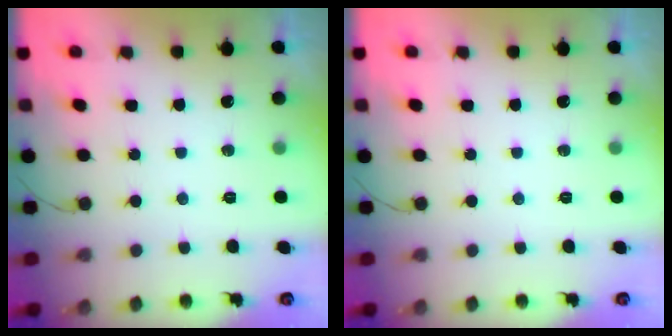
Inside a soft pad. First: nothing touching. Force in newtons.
{"total": 0.0}